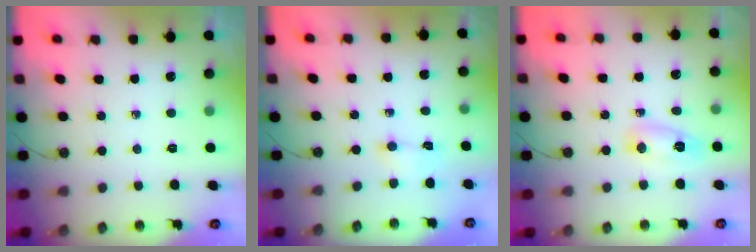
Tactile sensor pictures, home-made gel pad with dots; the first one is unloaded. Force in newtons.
{"total": 1.6, "press": 1.4, "slide": 0.7}
{"total": 4.9, "press": 4.7, "slide": 1.0}